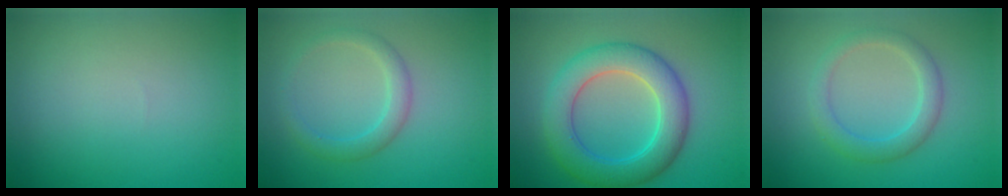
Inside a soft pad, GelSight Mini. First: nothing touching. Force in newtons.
{"total": 2.2, "press": 2.2, "slide": 0.1}
{"total": 6.5, "press": 6.5, "slide": 0.1}
{"total": 2.7, "press": 2.6, "slide": 0.3}